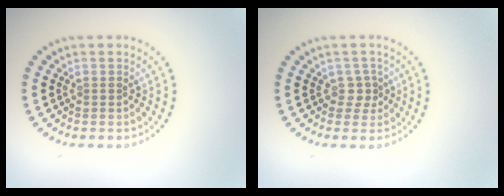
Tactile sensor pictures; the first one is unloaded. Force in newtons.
{"total": 1.4, "press": 1.0, "slide": 0.9}